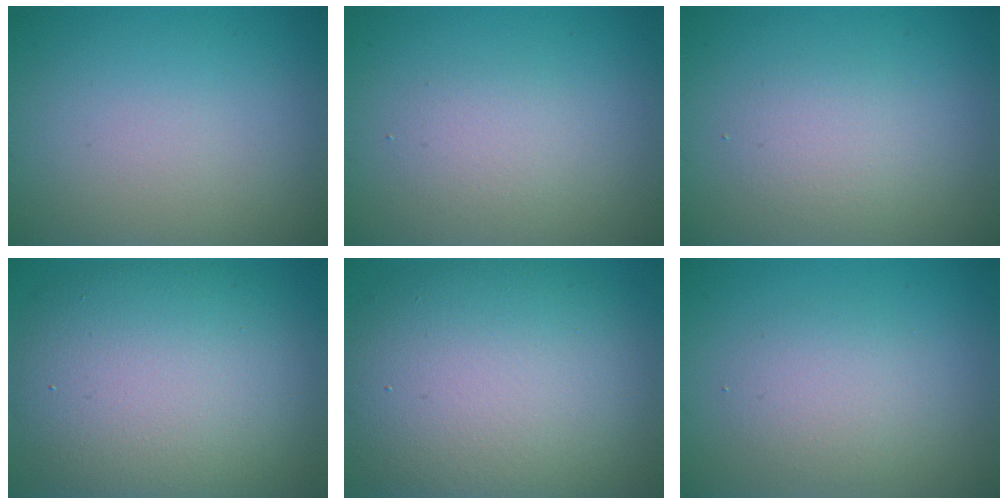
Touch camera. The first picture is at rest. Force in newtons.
{"total": 1.8, "press": 1.8, "slide": 0.1}
{"total": 2.0, "press": 2.0, "slide": 0.1}
{"total": 11.6, "press": 11.5, "slide": 0.9}
{"total": 12.9, "press": 12.9, "slide": 0.4}
{"total": 2.5, "press": 2.5, "slide": 0.1}